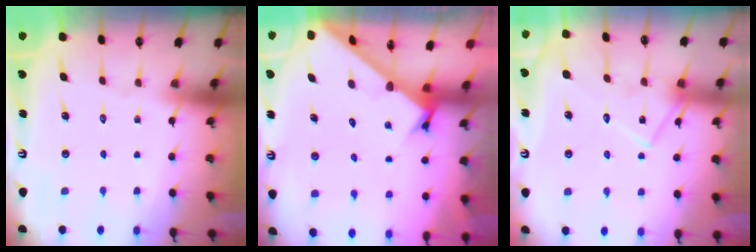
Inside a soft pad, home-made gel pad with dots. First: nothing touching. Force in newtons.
{"total": 2.4, "press": 2.4, "slide": 0.2}
{"total": 12.7, "press": 12.7, "slide": 0.4}